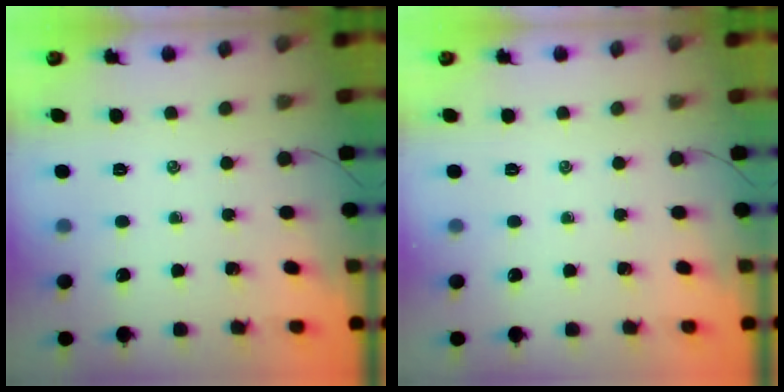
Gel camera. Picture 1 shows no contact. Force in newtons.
{"total": 0.0}